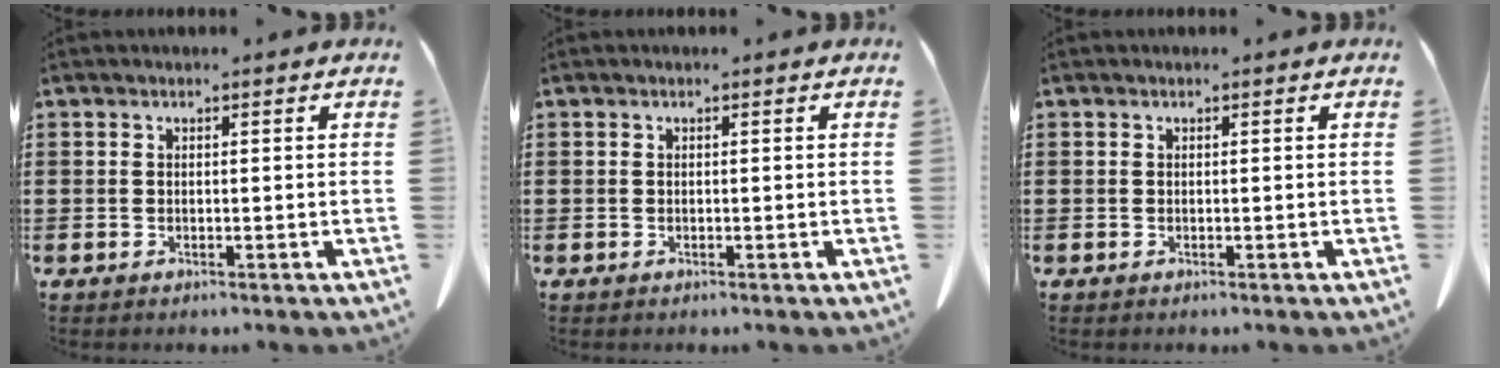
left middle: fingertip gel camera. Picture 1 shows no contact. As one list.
[{"total": 0.0}, {"total": 0.0}]